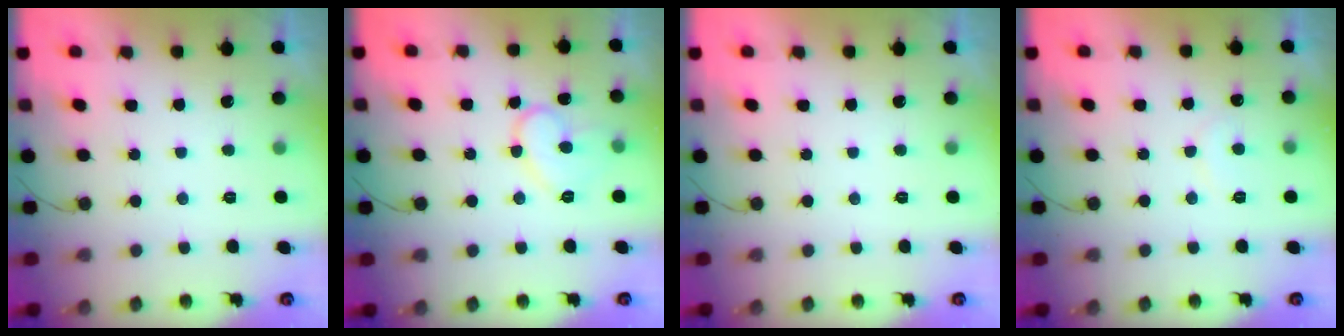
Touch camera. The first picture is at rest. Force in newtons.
{"total": 10.9, "press": 10.9, "slide": 0.1}
{"total": 0.0}
{"total": 6.2, "press": 6.1, "slide": 0.4}